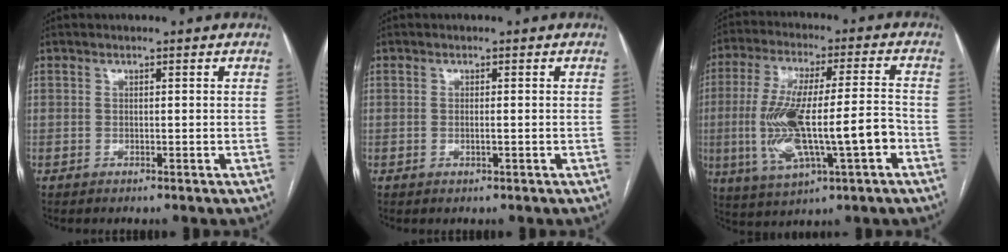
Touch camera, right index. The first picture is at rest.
{"total": 0.6, "force": [-0.2, 0.0, 0.6], "torque": [-0.014, 0.000, -0.002]}
{"total": 16.3, "force": [-3.8, 3.2, 15.5], "torque": [-0.305, 0.008, -0.054]}